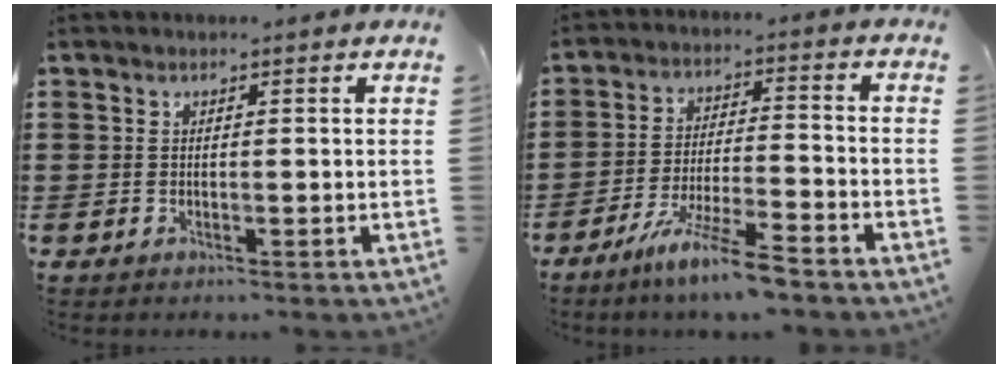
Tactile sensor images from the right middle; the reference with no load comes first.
{"total": 7.7, "force": [-6.1, -0.1, 4.6], "torque": [-0.092, -0.013, -0.114]}